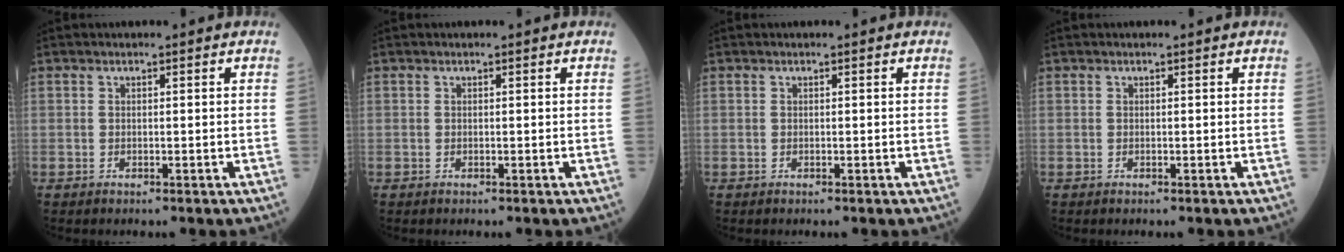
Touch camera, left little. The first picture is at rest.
{"total": 0.0}
{"total": 0.0}
{"total": 0.0}